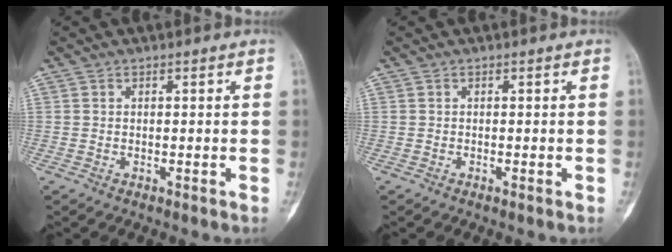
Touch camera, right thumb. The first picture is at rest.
{"total": 0.0}